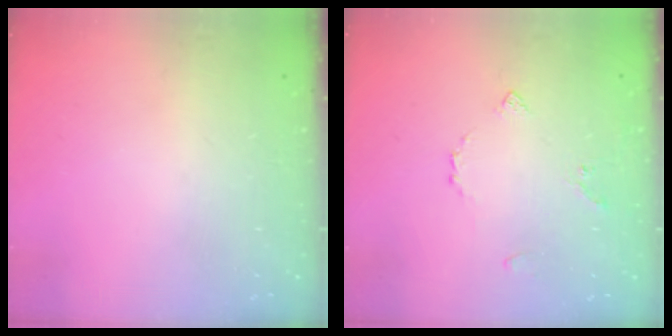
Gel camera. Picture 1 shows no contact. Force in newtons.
{"total": 3.7, "press": 3.6, "slide": 0.8}